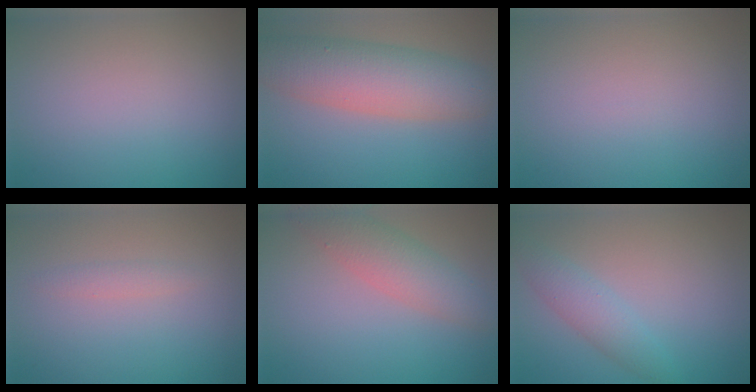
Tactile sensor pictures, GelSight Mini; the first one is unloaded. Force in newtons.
{"total": 7.5, "press": 7.5, "slide": 0.4}
{"total": 0.0}
{"total": 1.0, "press": 1.0, "slide": 0.0}
{"total": 3.1, "press": 3.1, "slide": 0.3}
{"total": 2.6, "press": 2.6, "slide": 0.0}